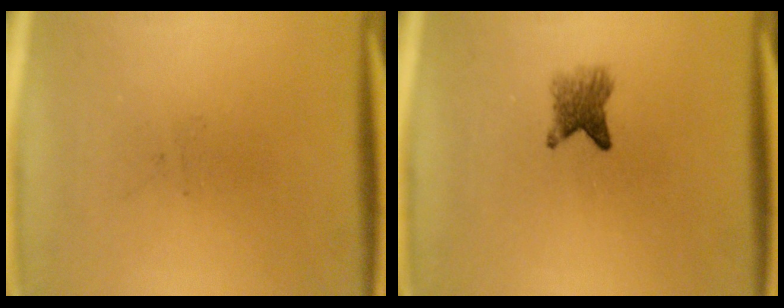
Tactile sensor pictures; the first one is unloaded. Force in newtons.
{"total": 3.1}